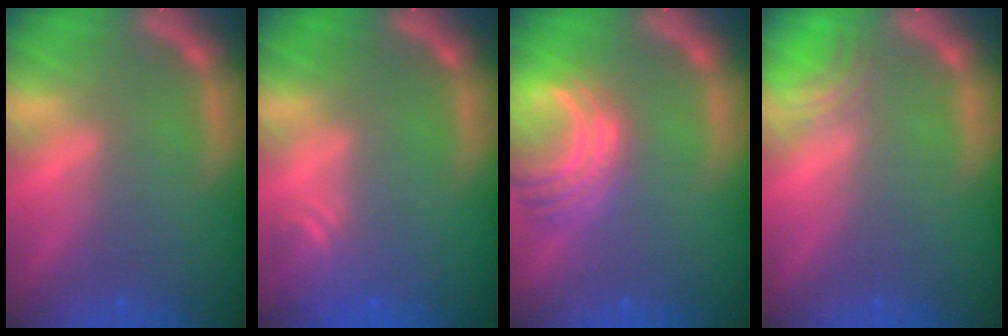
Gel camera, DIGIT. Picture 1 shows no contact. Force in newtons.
{"total": 2.4}
{"total": 6.5}
{"total": 2.0}